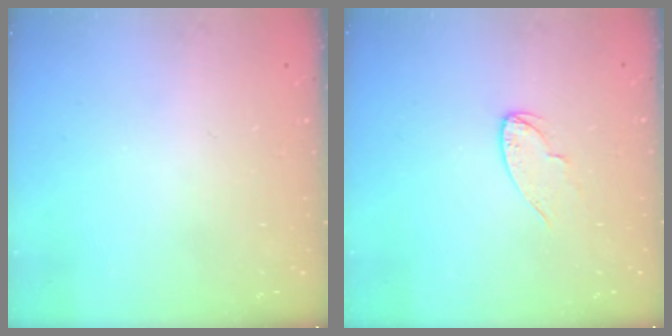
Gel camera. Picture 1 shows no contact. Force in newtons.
{"total": 5.6, "press": 5.6, "slide": 0.4}